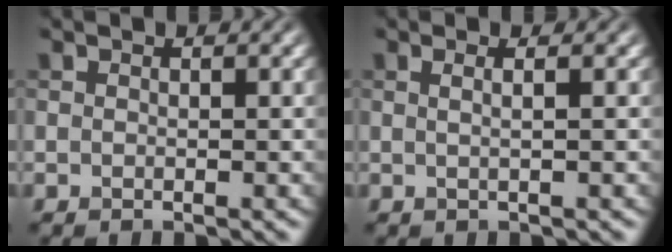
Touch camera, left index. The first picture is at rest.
{"total": 2.1, "force": [0.6, 0.9, 1.8], "torque": [-0.013, 0.000, -0.015]}